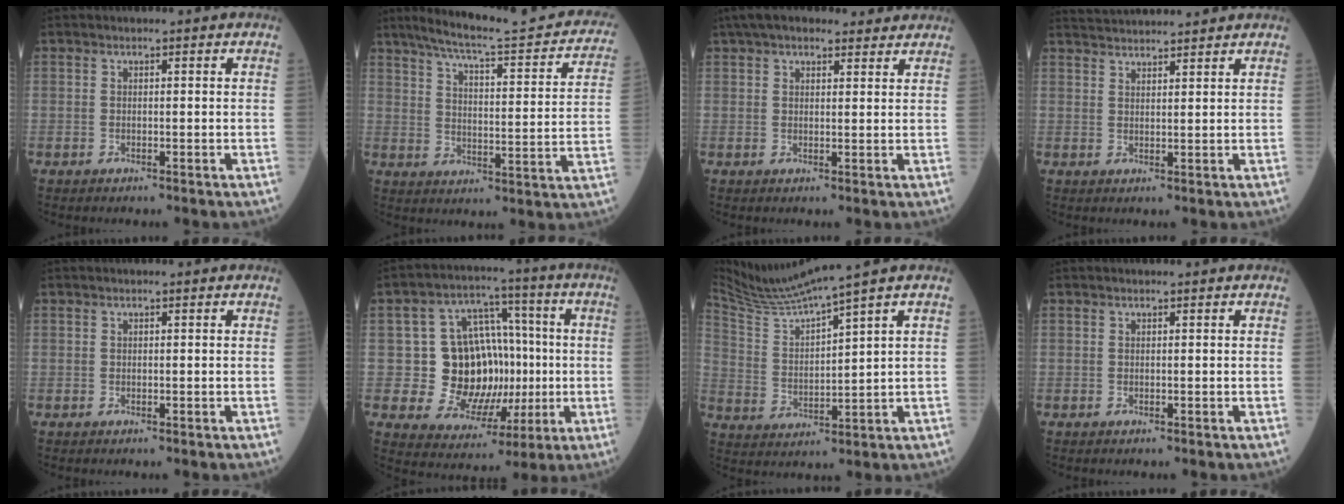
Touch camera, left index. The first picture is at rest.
{"total": 22.1, "force": [19.1, 2.6, 10.8], "torque": [-0.154, -0.020, 0.240]}
{"total": 10.7, "force": [8.9, 3.4, 4.8], "torque": [-0.070, 0.046, 0.131]}
{"total": 7.3, "force": [7.1, -0.3, 1.7], "torque": [-0.036, 0.032, 0.110]}
{"total": 0.0}
{"total": 13.7, "force": [-0.6, 11.1, 8.1], "torque": [-0.131, 0.035, 0.010]}
{"total": 9.3, "force": [8.2, -2.7, 3.5], "torque": [-0.079, -0.006, 0.166]}
{"total": 0.0}